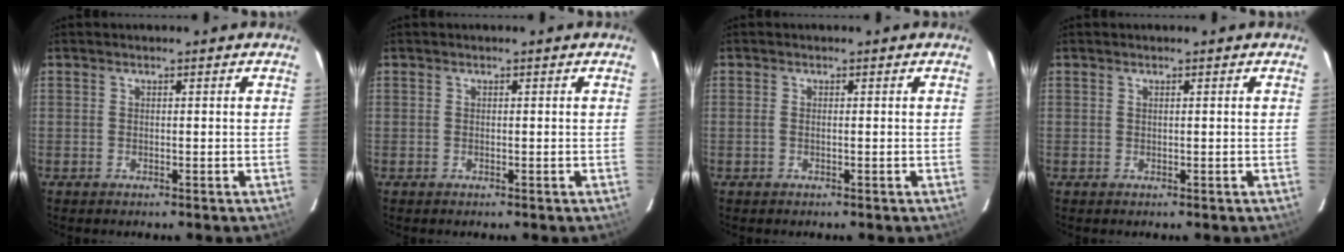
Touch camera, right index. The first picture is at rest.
{"total": 0.0}
{"total": 0.8, "force": [-0.2, 0.1, 0.7], "torque": [-0.016, 0.001, -0.006]}
{"total": 0.0}